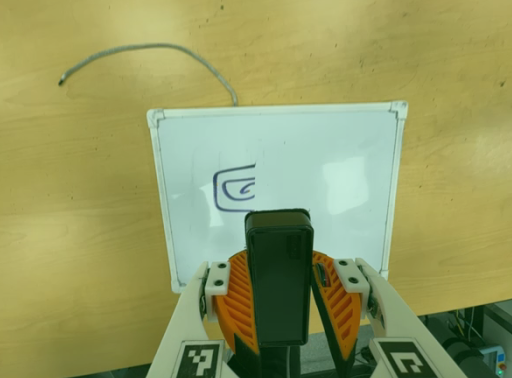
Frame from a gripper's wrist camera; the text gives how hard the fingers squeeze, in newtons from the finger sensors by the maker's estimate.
{"total": 8.8, "left": 9.0, "right": 8.6}